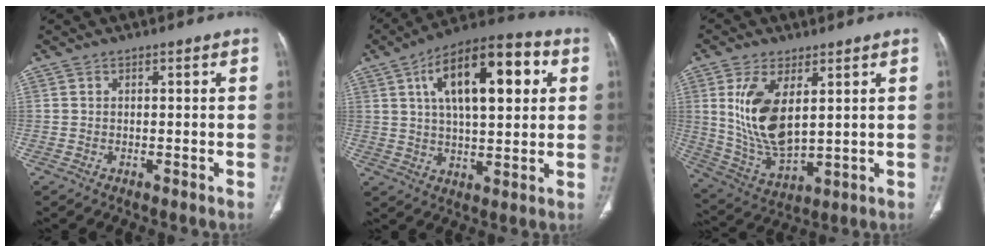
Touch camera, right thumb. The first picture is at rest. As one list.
[{"total": 19.6, "force": [6.0, 8.4, 16.6], "torque": [-0.240, 0.009, 0.088]}, {"total": 13.6, "force": [3.6, 6.5, 11.4], "torque": [-0.221, -0.024, 0.088]}]